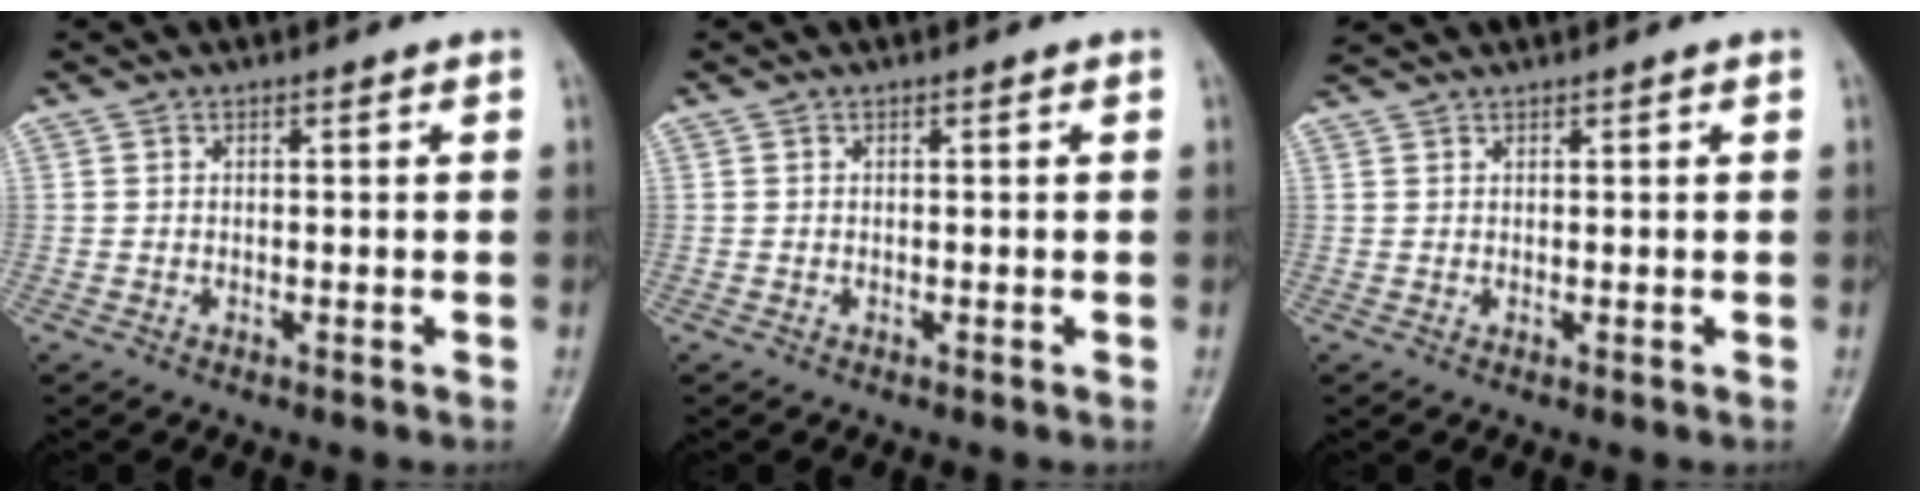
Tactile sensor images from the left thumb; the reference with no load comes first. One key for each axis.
{"total": 0.0}
{"total": 2.3, "fx": 2.2, "fy": 0.3, "fz": 0.6, "tx": -0.010, "ty": 0.016, "tz": 0.045}